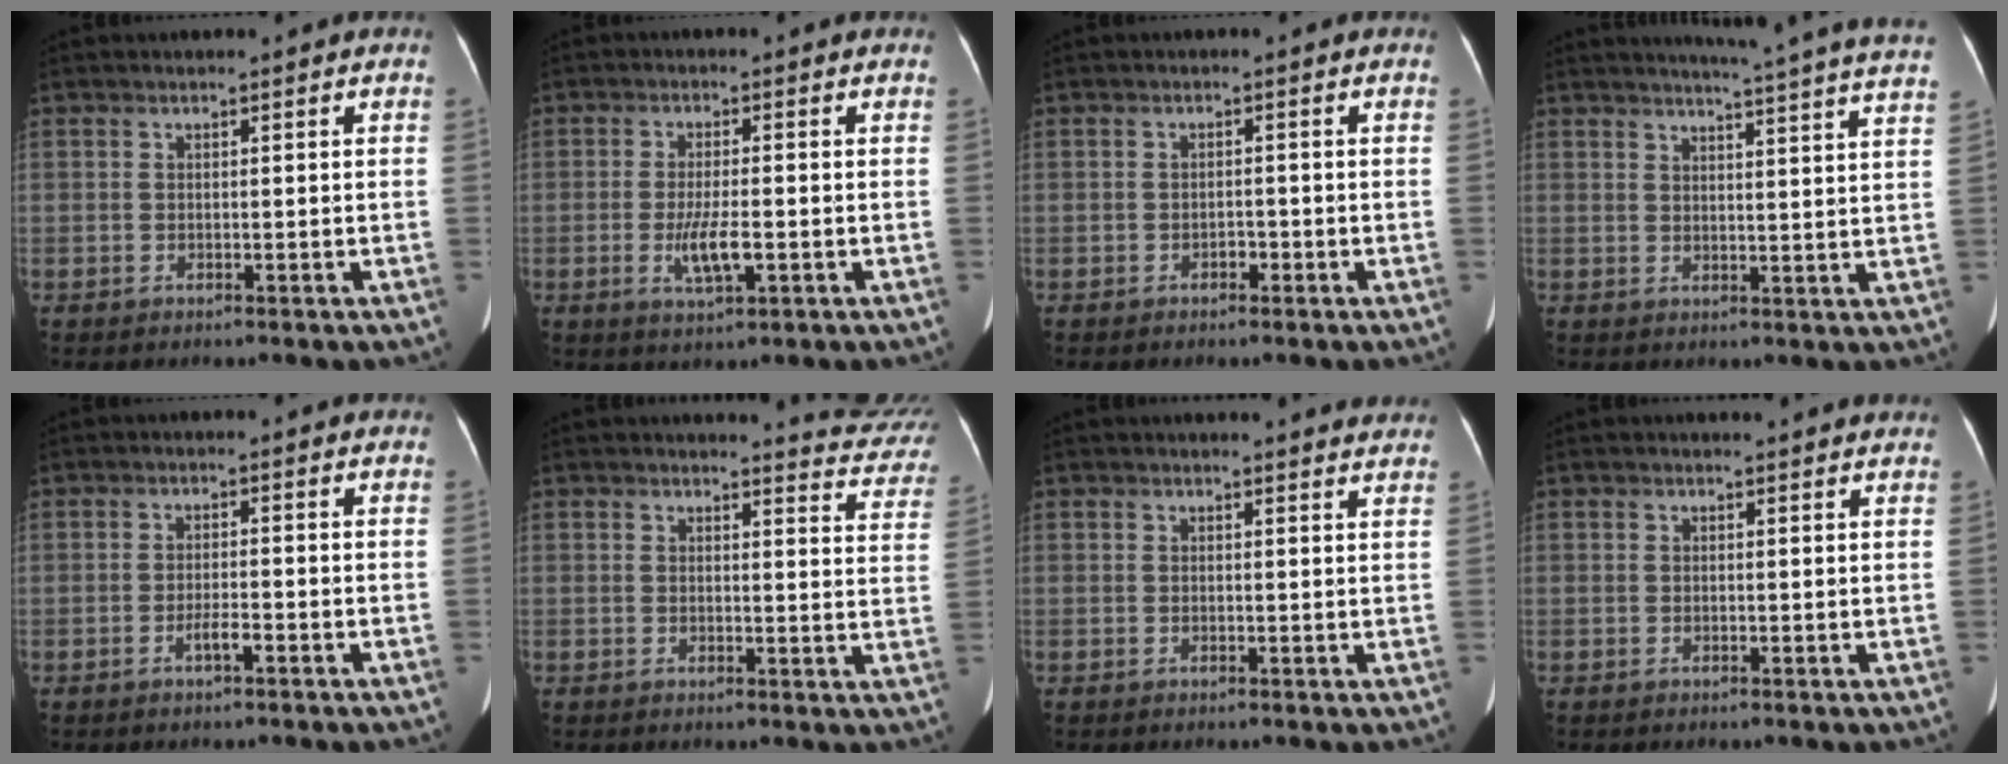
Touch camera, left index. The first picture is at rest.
{"total": 4.8, "force": [-1.2, 0.9, 4.6], "torque": [-0.094, -0.008, -0.018]}
{"total": 1.1, "force": [-0.7, 0.6, 0.6], "torque": [-0.008, 0.003, -0.010]}
{"total": 19.2, "force": [17.8, -1.5, 6.8], "torque": [-0.099, -0.070, 0.201]}
{"total": 1.8, "force": [-1.0, 0.1, 1.5], "torque": [-0.028, 0.000, -0.018]}
{"total": 9.7, "force": [9.7, 1.0, 0.6], "torque": [0.018, -0.067, 0.076]}
{"total": 6.5, "force": [6.3, 0.5, 1.4], "torque": [-0.008, -0.003, 0.048]}
{"total": 4.4, "force": [4.3, 0.4, 1.0], "torque": [-0.015, 0.004, 0.037]}